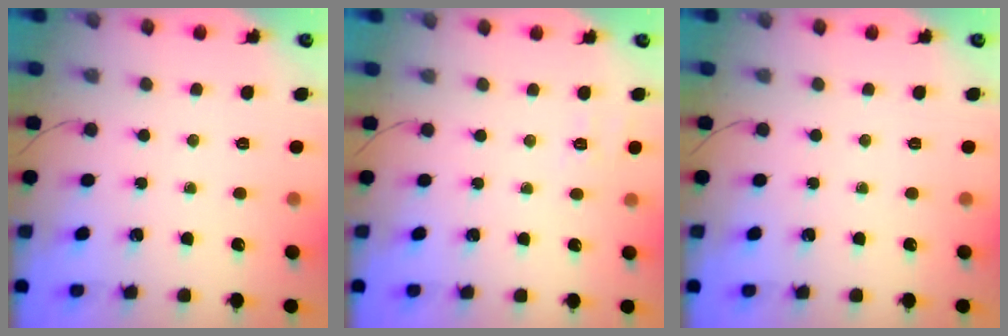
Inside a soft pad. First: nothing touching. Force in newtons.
{"total": 7.0, "press": 6.6, "slide": 2.2}
{"total": 0.0}